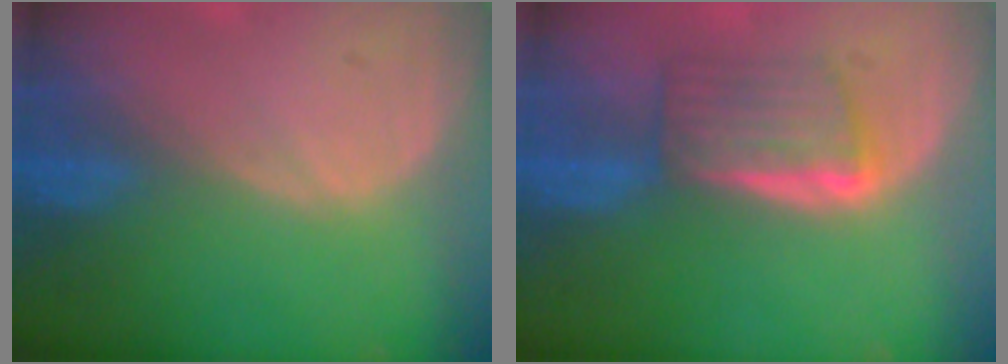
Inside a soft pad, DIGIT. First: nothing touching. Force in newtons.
{"total": 5.7, "press": 5.3, "slide": 2.2}